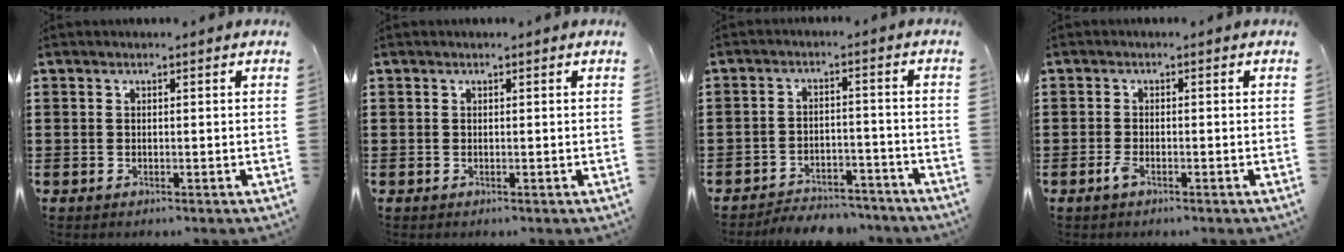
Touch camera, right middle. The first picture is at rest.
{"total": 0.0}
{"total": 4.6, "force": [-4.5, 0.9, 0.3], "torque": [-0.008, 0.010, -0.096]}
{"total": 1.7, "force": [-0.9, 0.4, 1.3], "torque": [-0.040, -0.007, -0.021]}